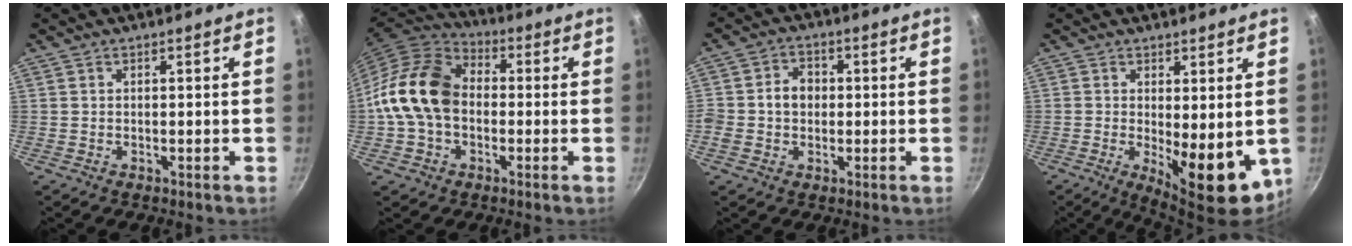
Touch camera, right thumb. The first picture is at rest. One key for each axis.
{"total": 15.2, "fx": -0.8, "fy": 11.2, "fz": 10.2, "tx": -0.162, "ty": 0.033, "tz": -0.030}
{"total": 5.7, "fx": -0.1, "fy": 4.8, "fz": 2.9, "tx": -0.025, "ty": 0.011, "tz": -0.013}
{"total": 11.5, "fx": -1.5, "fy": 4.4, "fz": 10.5, "tx": -0.121, "ty": -0.010, "tz": -0.006}